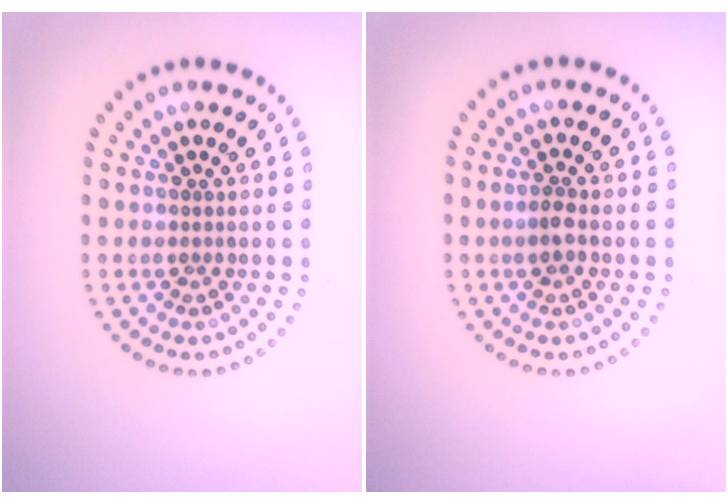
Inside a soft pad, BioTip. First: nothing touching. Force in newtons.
{"total": 1.5, "press": 1.5, "slide": 0.4}